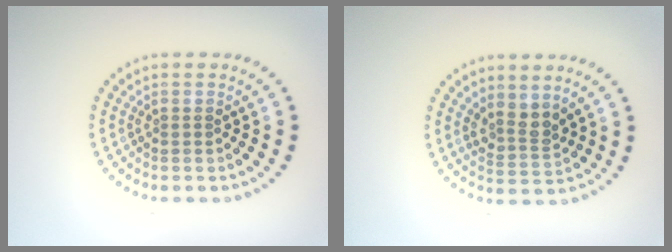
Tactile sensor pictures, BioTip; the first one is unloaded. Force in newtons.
{"total": 2.4, "press": 1.9, "slide": 1.5}